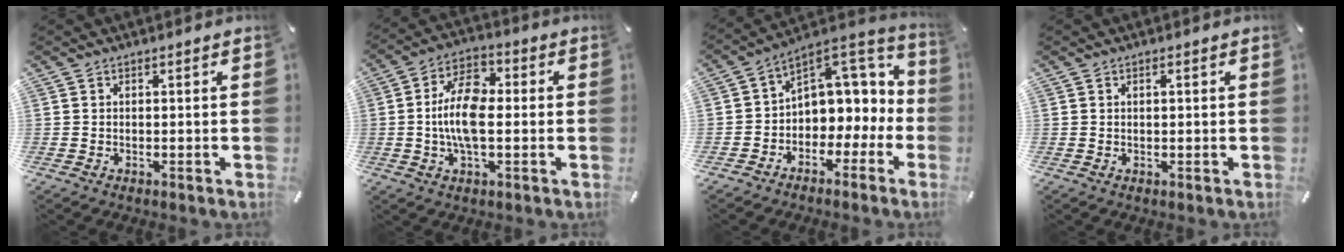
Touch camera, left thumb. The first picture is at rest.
{"total": 11.7, "force": [-0.8, 6.0, 10.0], "torque": [-0.204, 0.003, -0.017]}
{"total": 10.3, "force": [2.4, 8.4, 5.5], "torque": [-0.075, -0.023, 0.047]}
{"total": 0.7, "force": [0.2, 0.3, 0.6], "torque": [-0.012, 0.001, 0.004]}